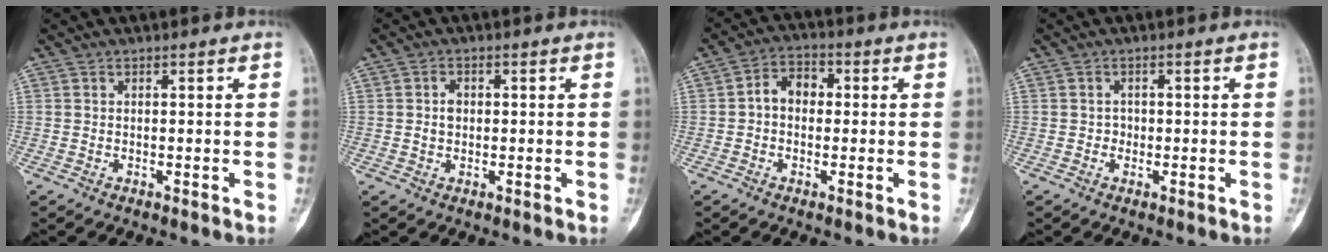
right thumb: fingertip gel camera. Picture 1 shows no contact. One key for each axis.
{"total": 2.3, "fx": 0.1, "fy": 1.8, "fz": 1.5, "tx": -0.019, "ty": 0.005, "tz": 0.000}
{"total": 5.8, "fx": 0.1, "fy": 4.3, "fz": 3.8, "tx": -0.043, "ty": 0.021, "tz": -0.010}
{"total": 1.2, "fx": -0.2, "fy": 1.1, "fz": 0.4, "tx": 0.004, "ty": 0.005, "tz": -0.007}